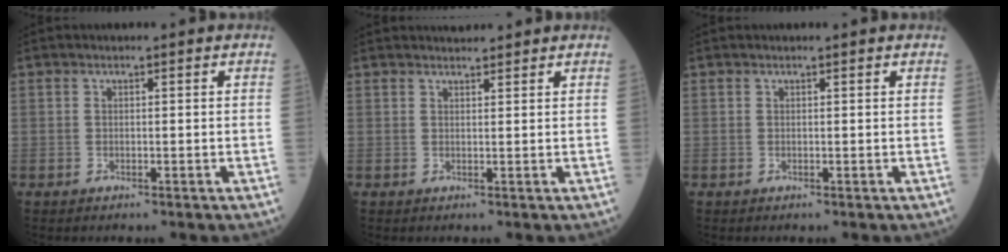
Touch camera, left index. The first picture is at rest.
{"total": 2.6, "force": [2.5, 0.3, 0.4], "torque": [-0.009, 0.019, 0.040]}
{"total": 0.7, "force": [0.6, -0.1, 0.2], "torque": [-0.006, 0.002, 0.009]}